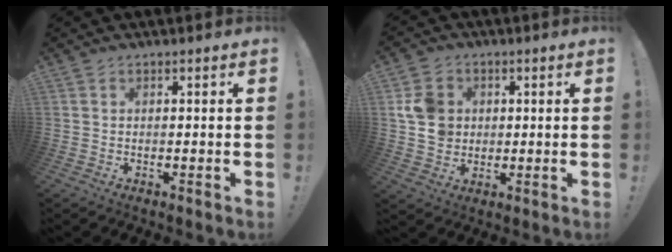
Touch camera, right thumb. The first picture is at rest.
{"total": 9.4, "force": [2.1, 8.3, 3.9], "torque": [-0.066, -0.004, 0.044]}